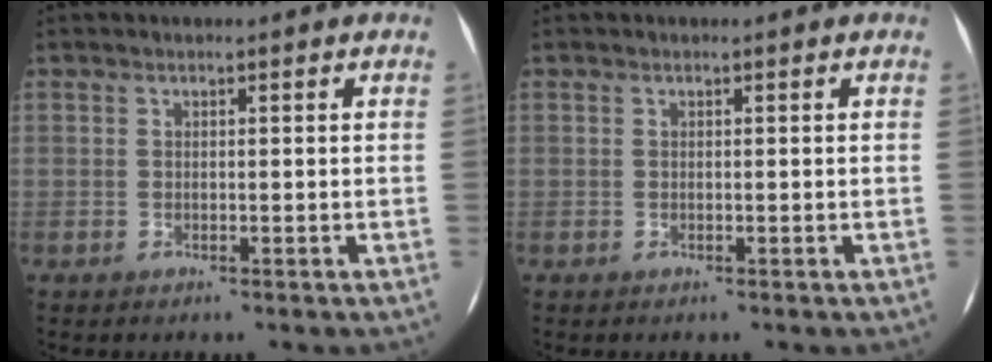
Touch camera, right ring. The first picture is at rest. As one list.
[{"total": 0.0}]